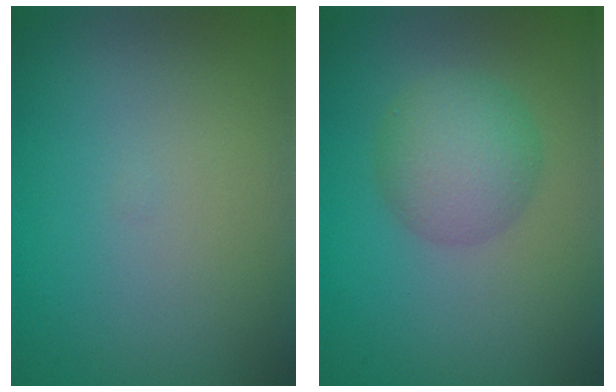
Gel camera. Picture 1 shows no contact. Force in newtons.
{"total": 4.2, "press": 4.2, "slide": 0.1}